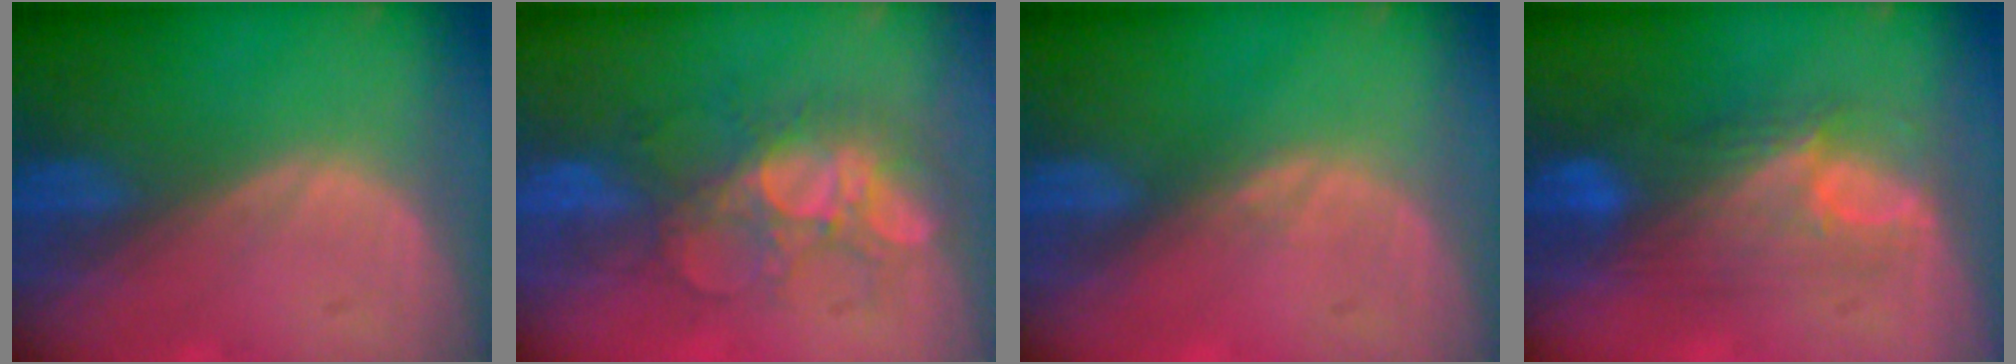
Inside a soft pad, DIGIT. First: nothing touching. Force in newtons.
{"total": 8.3, "press": 8.0, "slide": 2.5}
{"total": 0.5, "press": 0.5, "slide": 0.1}
{"total": 8.3, "press": 7.9, "slide": 2.3}